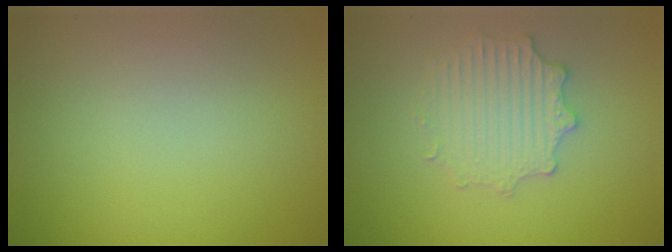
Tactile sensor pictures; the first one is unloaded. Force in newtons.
{"total": 2.9, "press": 2.9, "slide": 0.6}